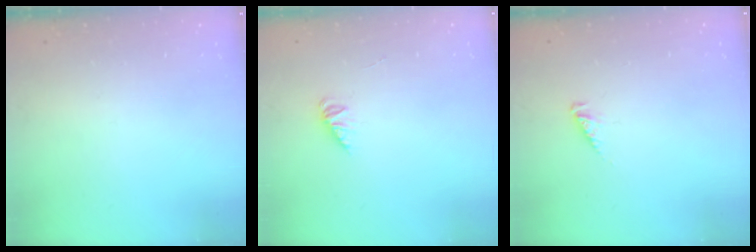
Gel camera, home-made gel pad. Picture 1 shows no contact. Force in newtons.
{"total": 1.1, "press": 1.1, "slide": 0.2}
{"total": 2.5, "press": 2.5, "slide": 0.2}